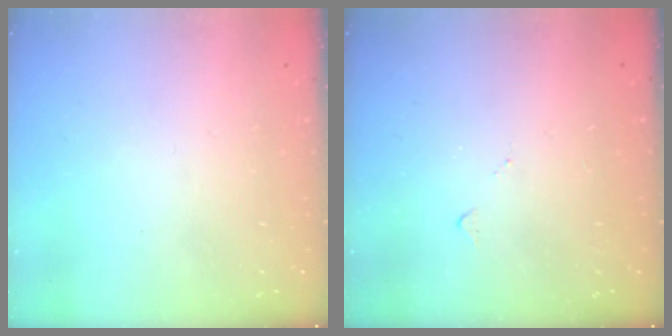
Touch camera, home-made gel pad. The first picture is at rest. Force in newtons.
{"total": 4.7, "press": 4.6, "slide": 0.7}